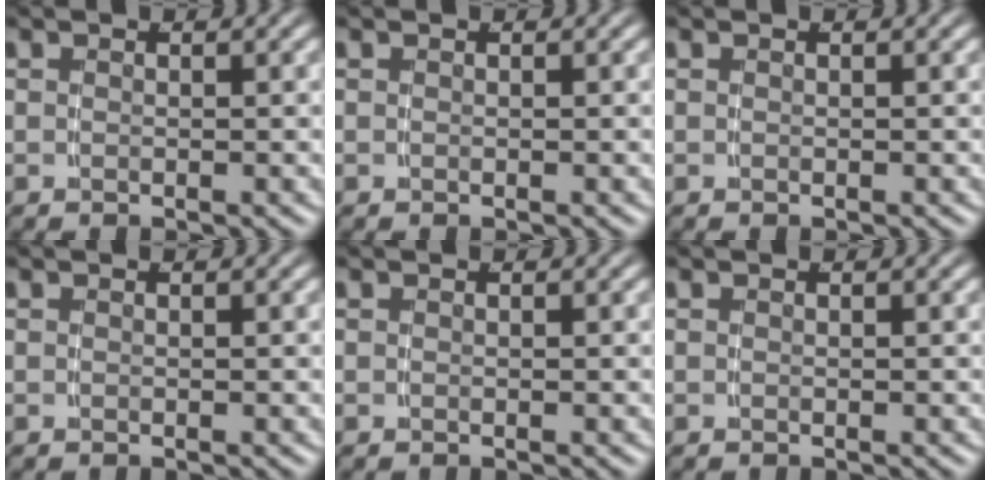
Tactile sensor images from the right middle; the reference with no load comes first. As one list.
[{"total": 0.0}, {"total": 0.0}, {"total": 0.0}, {"total": 0.0}, {"total": 0.0}]